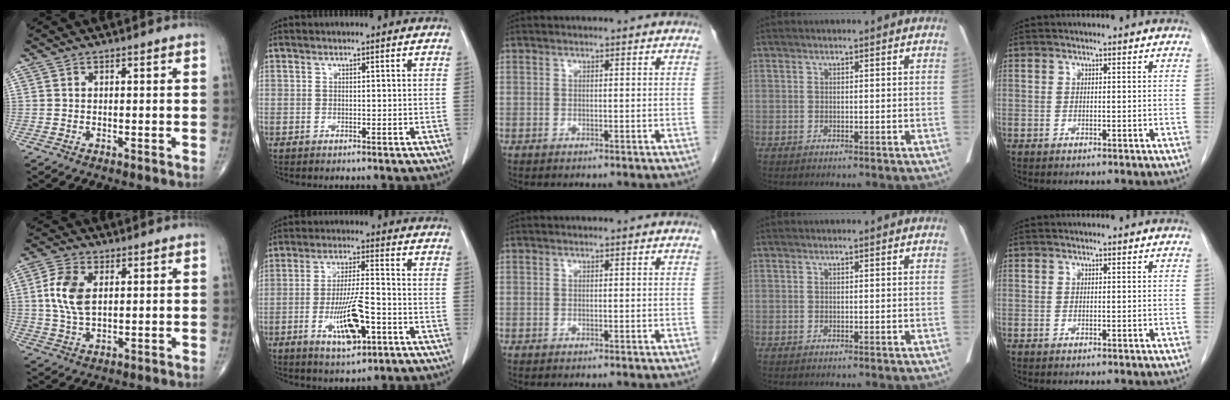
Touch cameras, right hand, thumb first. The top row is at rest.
{"thumb": {"total": 8.4, "force": [1.6, 4.8, 6.7], "torque": [-0.143, -0.001, 0.032]}, "index": {"total": 10.1, "force": [-3.7, 2.2, 9.1], "torque": [-0.172, -0.007, -0.059]}}